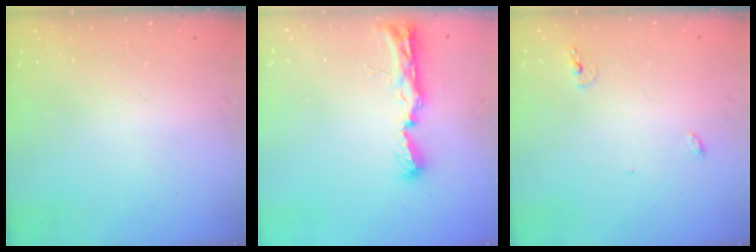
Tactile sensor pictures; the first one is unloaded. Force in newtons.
{"total": 8.8, "press": 8.7, "slide": 0.9}
{"total": 4.3, "press": 4.2, "slide": 0.9}